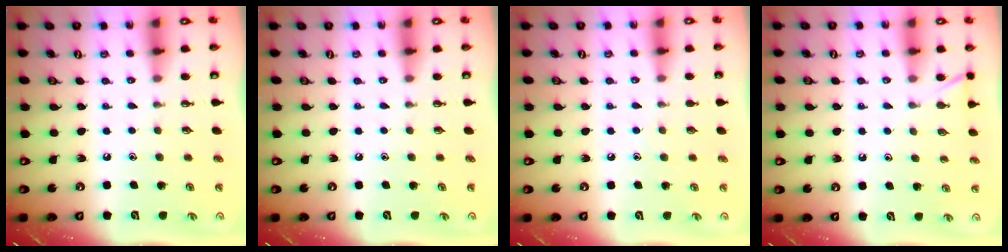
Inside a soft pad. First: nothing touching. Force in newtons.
{"total": 0.0}
{"total": 3.0, "press": 2.9, "slide": 0.4}
{"total": 3.9, "press": 3.9, "slide": 0.5}